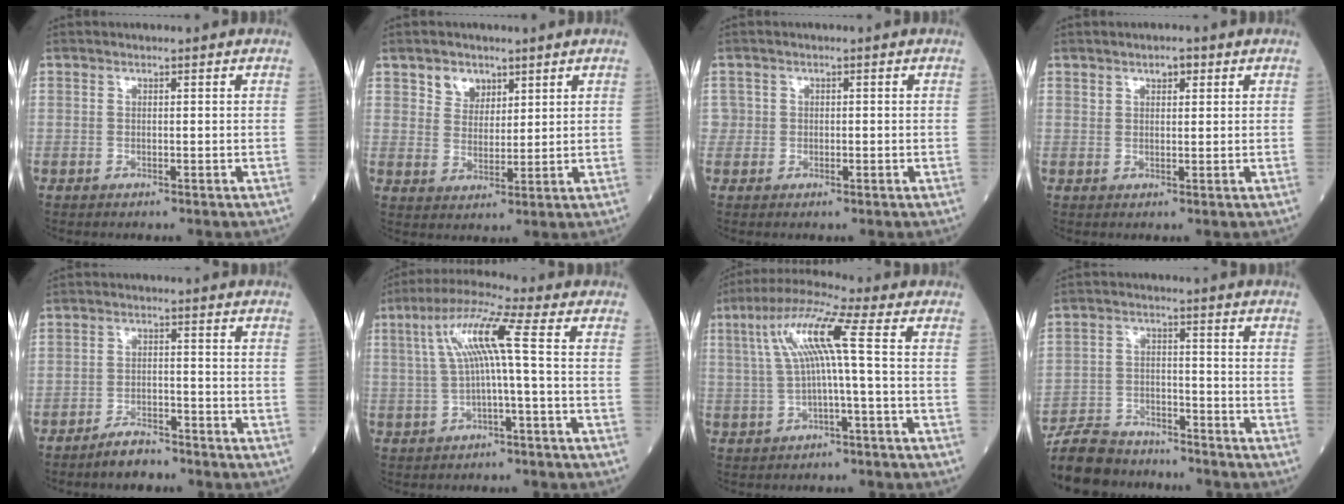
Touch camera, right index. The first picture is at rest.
{"total": 4.1, "force": [2.7, 2.9, 1.3], "torque": [-0.023, 0.002, 0.052]}
{"total": 1.6, "force": [-0.2, 1.6, 0.1], "torque": [0.007, 0.005, -0.005]}
{"total": 2.1, "force": [1.3, 1.0, 1.3], "torque": [-0.019, 0.002, 0.020]}
{"total": 3.9, "force": [-3.5, 1.1, 1.4], "torque": [-0.028, 0.000, -0.062]}
{"total": 8.4, "force": [0.8, -0.3, 8.4], "torque": [-0.165, 0.028, 0.017]}
{"total": 9.0, "force": [1.0, -0.3, 9.0], "torque": [-0.177, 0.029, 0.021]}
{"total": 11.3, "force": [-10.4, 3.8, 2.2], "torque": [-0.039, 0.015, -0.176]}